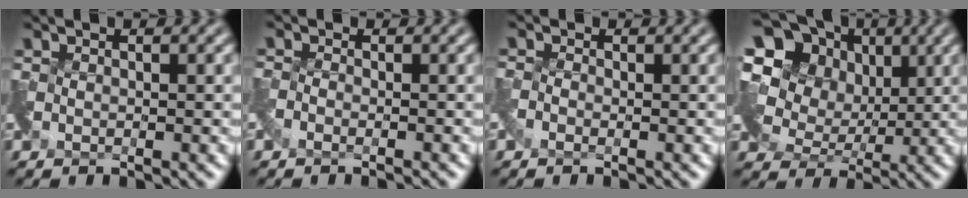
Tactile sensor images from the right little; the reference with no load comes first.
{"total": 1.3, "force": [-1.3, -0.1, -0.4], "torque": [0.007, -0.004, -0.031]}
{"total": 0.8, "force": [-0.6, -0.2, -0.4], "torque": [0.004, 0.000, -0.018]}
{"total": 14.8, "force": [6.7, 10.8, 7.5], "torque": [-0.170, 0.051, 0.099]}